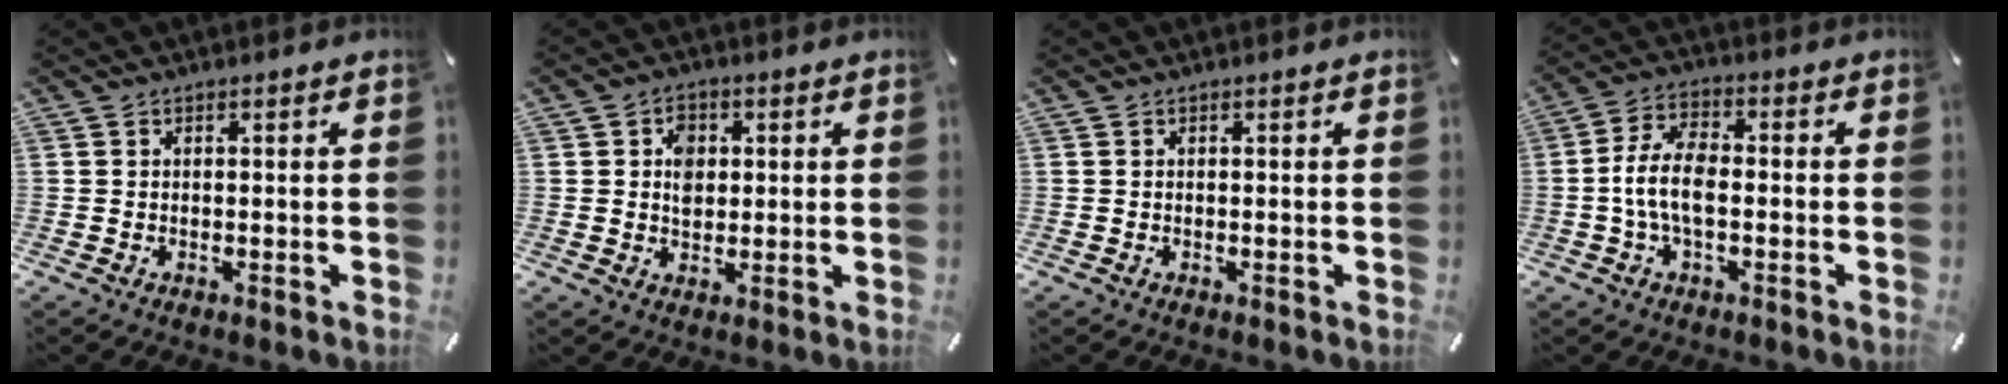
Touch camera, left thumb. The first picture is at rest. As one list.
[{"total": 5.1, "force": [0.8, 4.2, 2.9], "torque": [-0.037, 0.001, 0.010]}, {"total": 0.0}, {"total": 8.5, "force": [-1.4, 4.2, 7.3], "torque": [-0.157, 0.003, -0.029]}]